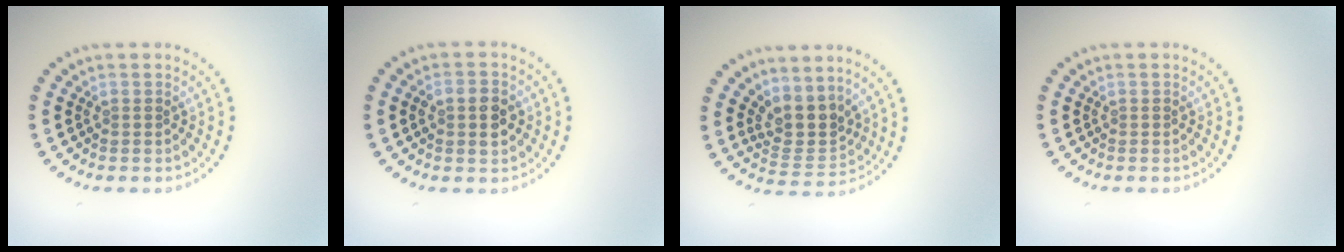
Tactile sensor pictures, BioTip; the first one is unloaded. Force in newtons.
{"total": 3.3, "press": 3.3, "slide": 0.2}
{"total": 3.3, "press": 2.5, "slide": 2.2}
{"total": 0.0}